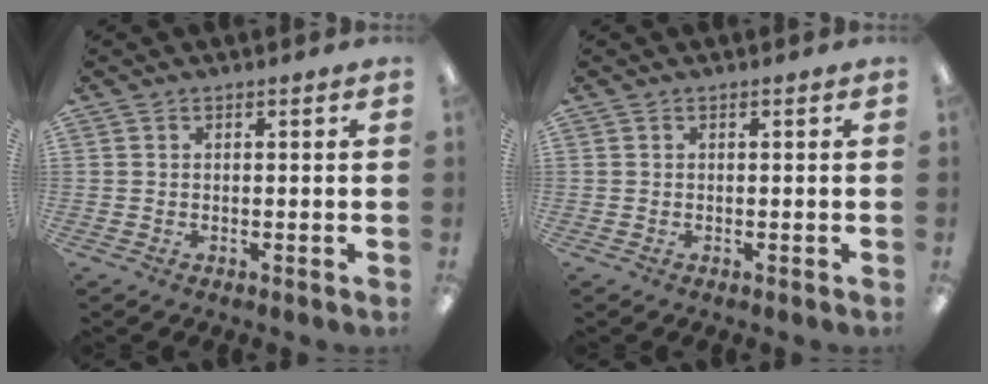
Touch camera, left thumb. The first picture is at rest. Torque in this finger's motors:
{"motor_torque": [0.01, 0.01, 0.00, 0.00, 0.00]}